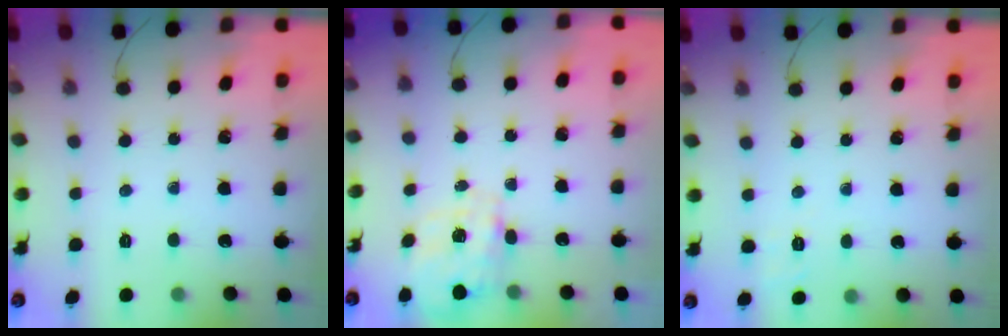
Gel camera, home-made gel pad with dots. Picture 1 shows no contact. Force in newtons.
{"total": 3.9, "press": 3.8, "slide": 0.9}
{"total": 1.9, "press": 0.8, "slide": 1.7}